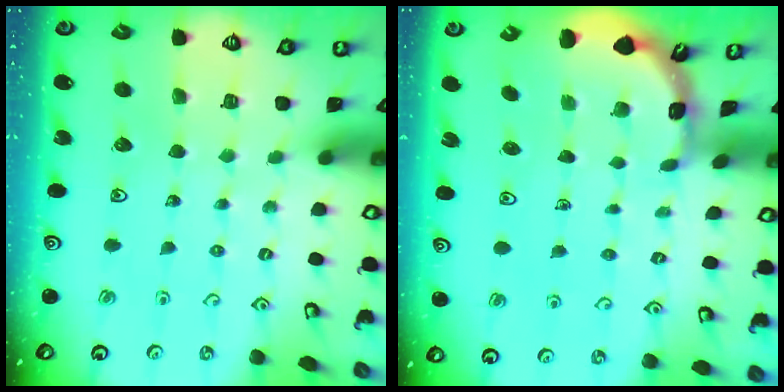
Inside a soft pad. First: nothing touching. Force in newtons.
{"total": 1.9, "press": 1.9, "slide": 0.1}